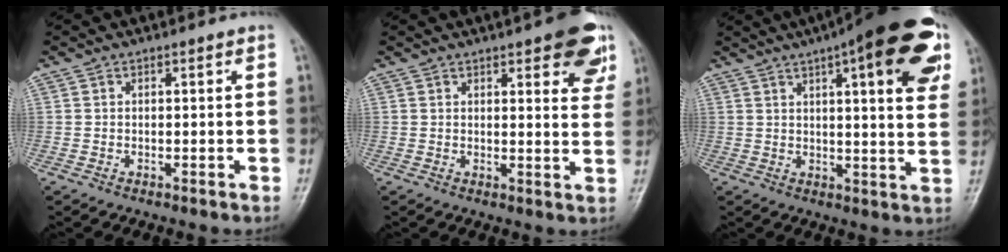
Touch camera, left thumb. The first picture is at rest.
{"total": 11.6, "force": [6.7, 3.9, 8.6], "torque": [-0.072, -0.026, 0.075]}
{"total": 21.8, "force": [10.4, 6.0, 18.2], "torque": [-0.228, -0.011, 0.131]}